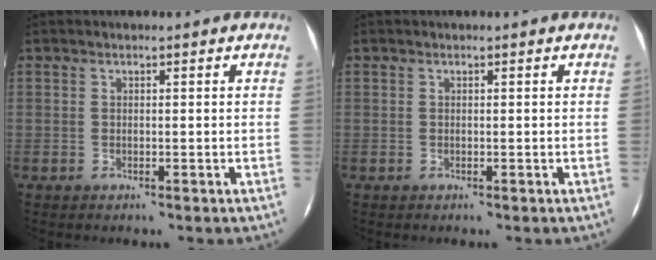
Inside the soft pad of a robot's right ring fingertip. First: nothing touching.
{"total": 0.0}